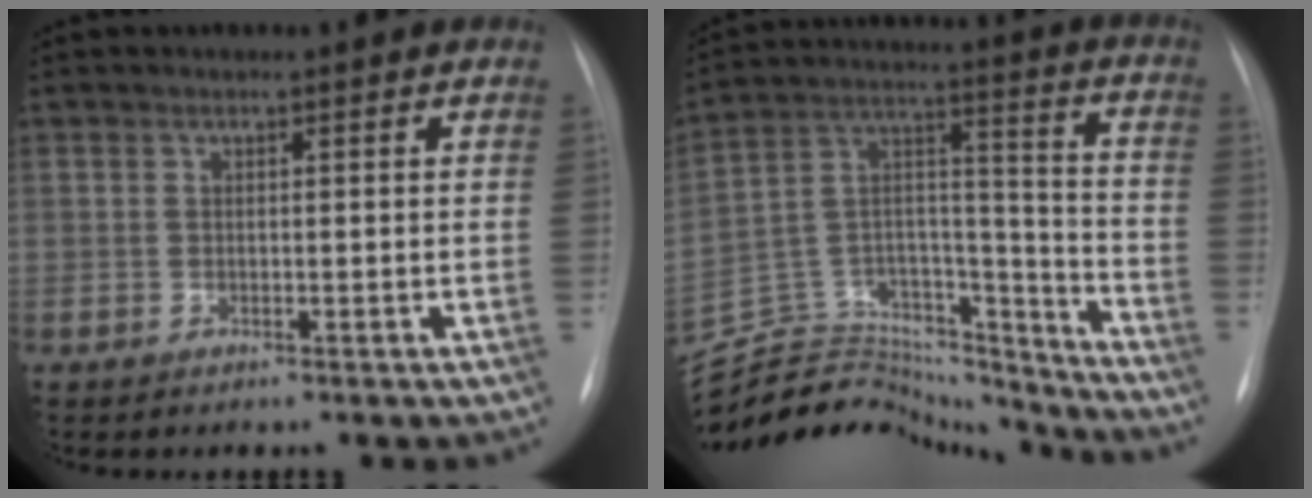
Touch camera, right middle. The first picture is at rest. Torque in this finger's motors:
{"motor_torque": [-0.18, -0.40, 0.04, -0.06]}